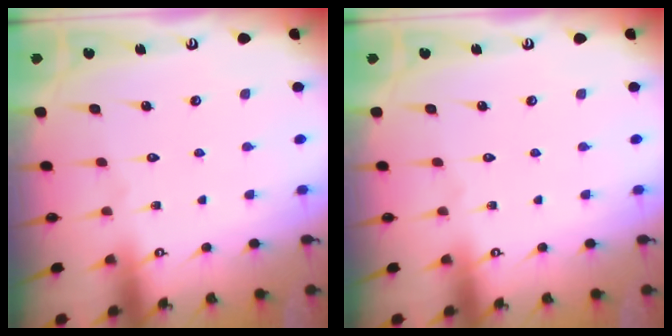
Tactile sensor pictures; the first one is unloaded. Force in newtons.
{"total": 0.0}